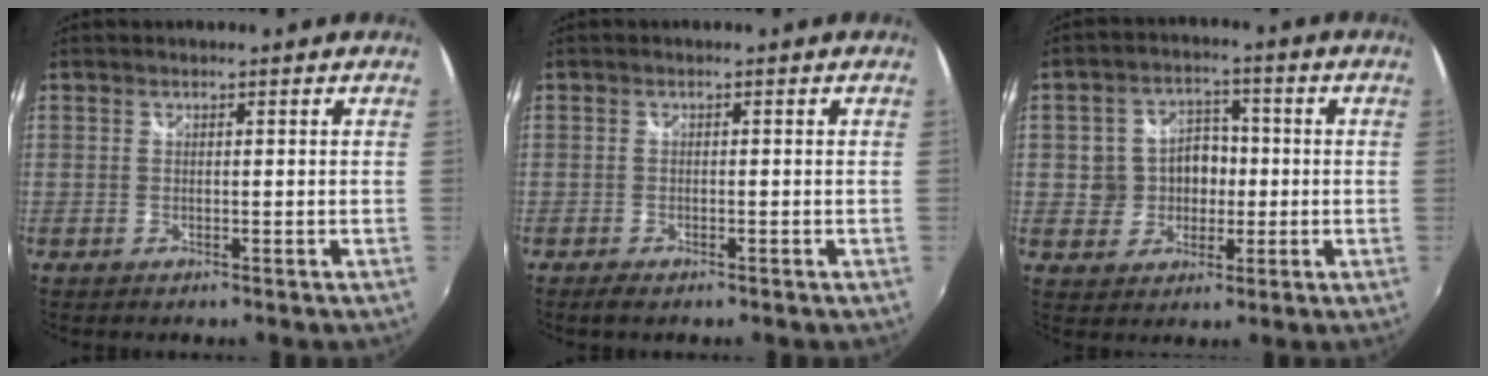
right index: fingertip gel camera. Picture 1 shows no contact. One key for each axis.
{"total": 2.0, "fx": -1.6, "fy": 0.7, "fz": 1.1, "tx": -0.025, "ty": -0.008, "tz": -0.030}
{"total": 7.5, "fx": -0.5, "fy": 6.9, "fz": 3.1, "tx": -0.061, "ty": 0.021, "tz": -0.001}